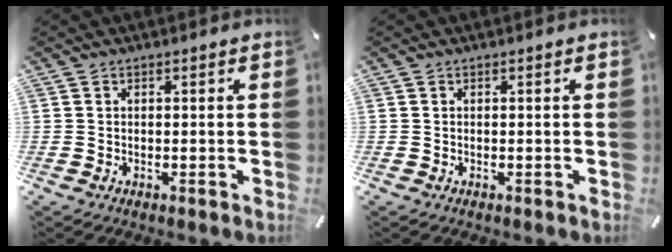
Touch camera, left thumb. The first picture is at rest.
{"total": 0.0}